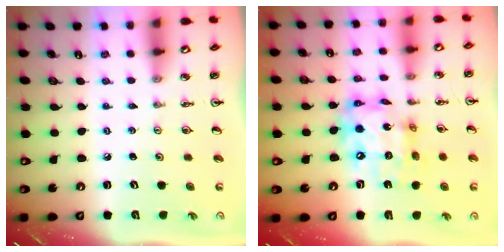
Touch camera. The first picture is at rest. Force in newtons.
{"total": 14.8, "press": 14.7, "slide": 1.2}